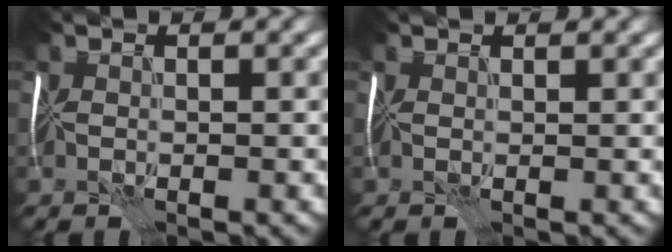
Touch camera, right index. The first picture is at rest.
{"total": 1.3, "force": [1.1, 0.4, 0.6], "torque": [-0.012, 0.002, 0.011]}